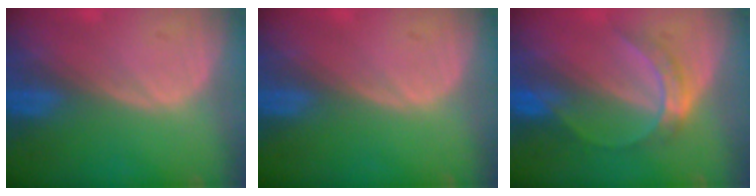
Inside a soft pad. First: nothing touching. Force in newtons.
{"total": 0.0}
{"total": 5.0, "press": 4.9, "slide": 1.2}